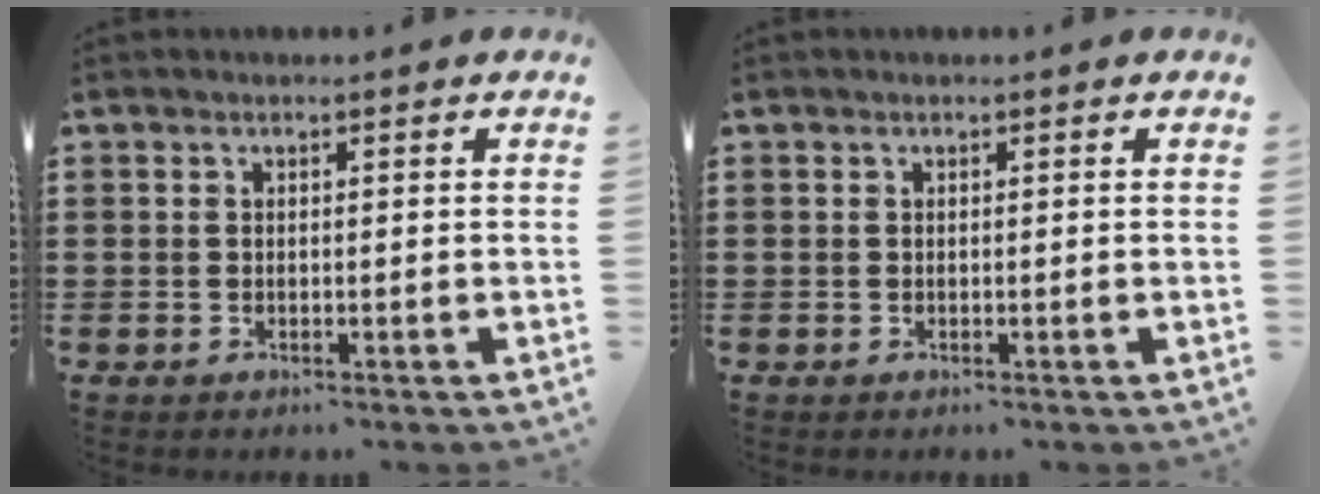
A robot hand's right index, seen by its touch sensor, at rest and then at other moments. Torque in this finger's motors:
{"motor_torque": [-0.02, 0.00, 0.00, 0.00]}